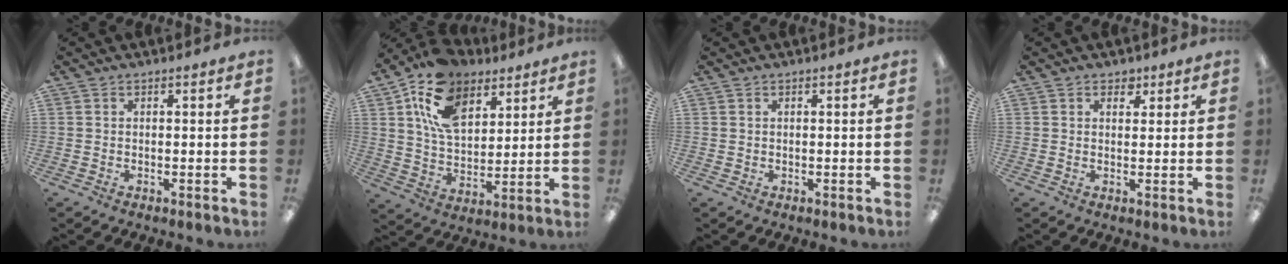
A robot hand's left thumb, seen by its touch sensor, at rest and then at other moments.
{"total": 16.2, "force": [9.3, 10.1, 8.5], "torque": [-0.162, -0.027, 0.178]}
{"total": 0.5, "force": [0.3, 0.4, 0.0], "torque": [0.000, 0.002, 0.005]}
{"total": 2.4, "force": [1.6, 1.6, 0.9], "torque": [0.004, -0.007, 0.023]}